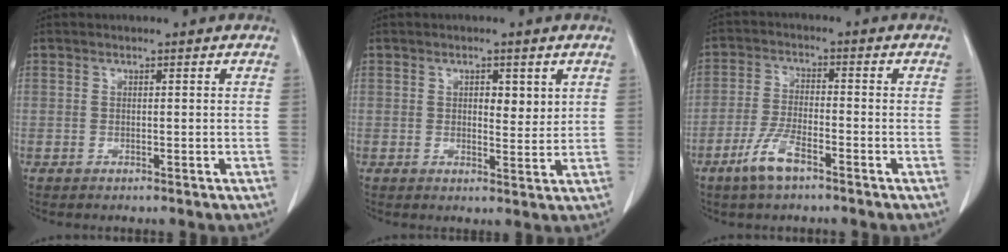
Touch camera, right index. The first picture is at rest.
{"total": 3.4, "force": [1.3, 1.6, 2.8], "torque": [-0.034, -0.008, 0.017]}
{"total": 6.1, "force": [-4.0, 1.4, 4.5], "torque": [-0.098, -0.005, -0.076]}